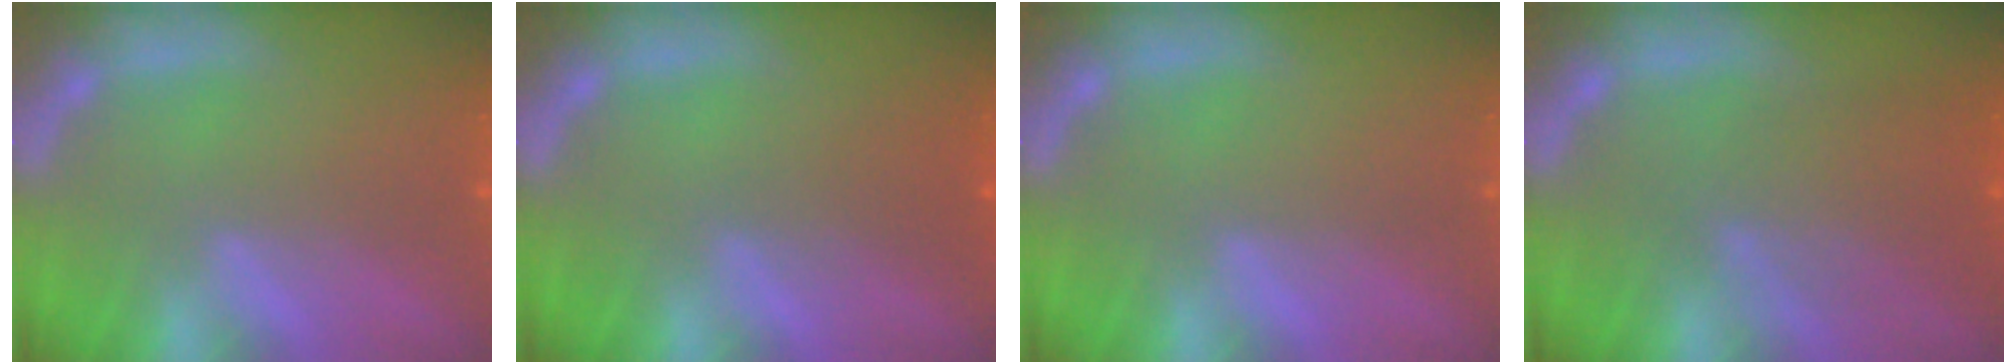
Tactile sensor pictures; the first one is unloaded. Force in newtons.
{"total": 2.0}
{"total": 0.0}
{"total": 5.5}